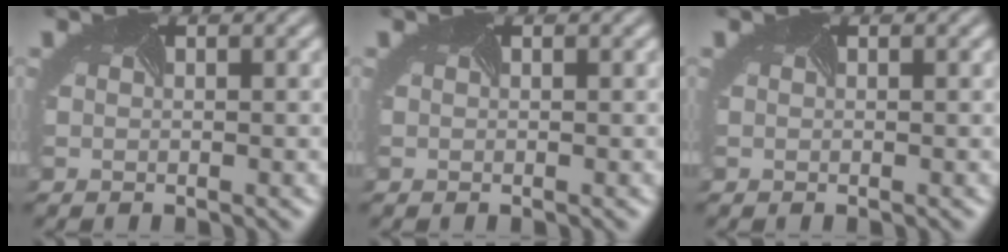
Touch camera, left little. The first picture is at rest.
{"total": 0.0}
{"total": 0.0}